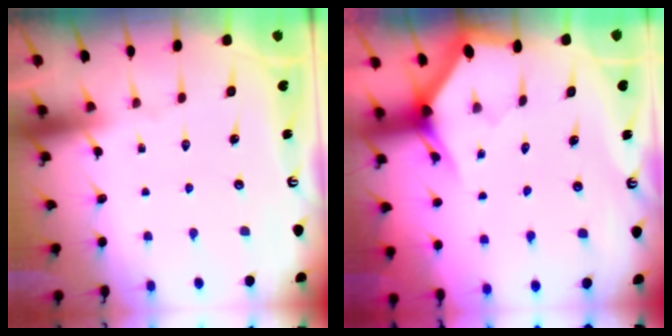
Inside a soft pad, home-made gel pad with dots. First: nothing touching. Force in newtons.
{"total": 3.0, "press": 3.0, "slide": 0.0}